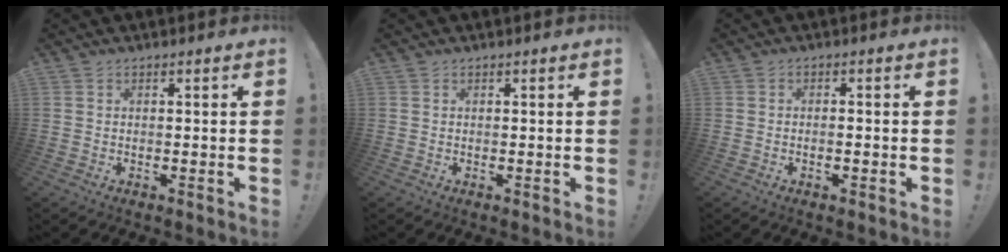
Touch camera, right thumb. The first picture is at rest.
{"total": 0.0}
{"total": 1.3, "force": [-0.8, 0.3, 1.1], "torque": [-0.018, 0.000, -0.013]}